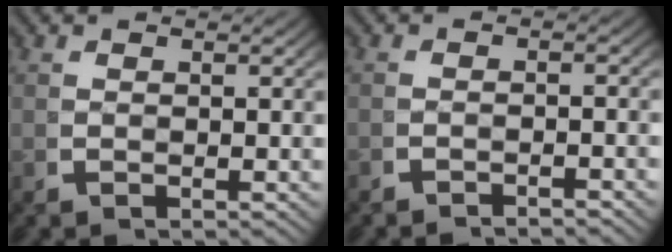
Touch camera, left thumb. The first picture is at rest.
{"total": 2.1, "force": [-2.1, 0.2, 0.2], "torque": [0.003, 0.000, -0.042]}